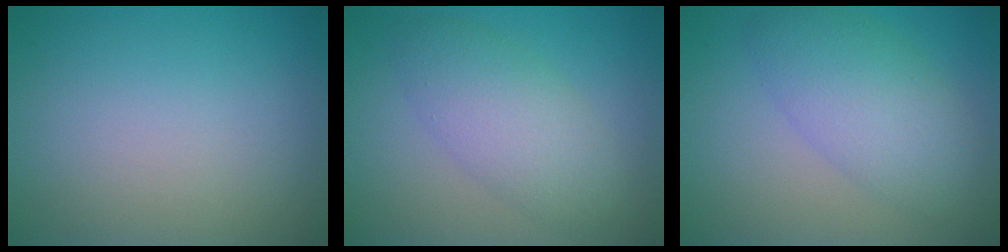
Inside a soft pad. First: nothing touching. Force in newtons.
{"total": 4.4, "press": 4.4, "slide": 0.1}
{"total": 5.5, "press": 5.5, "slide": 0.1}